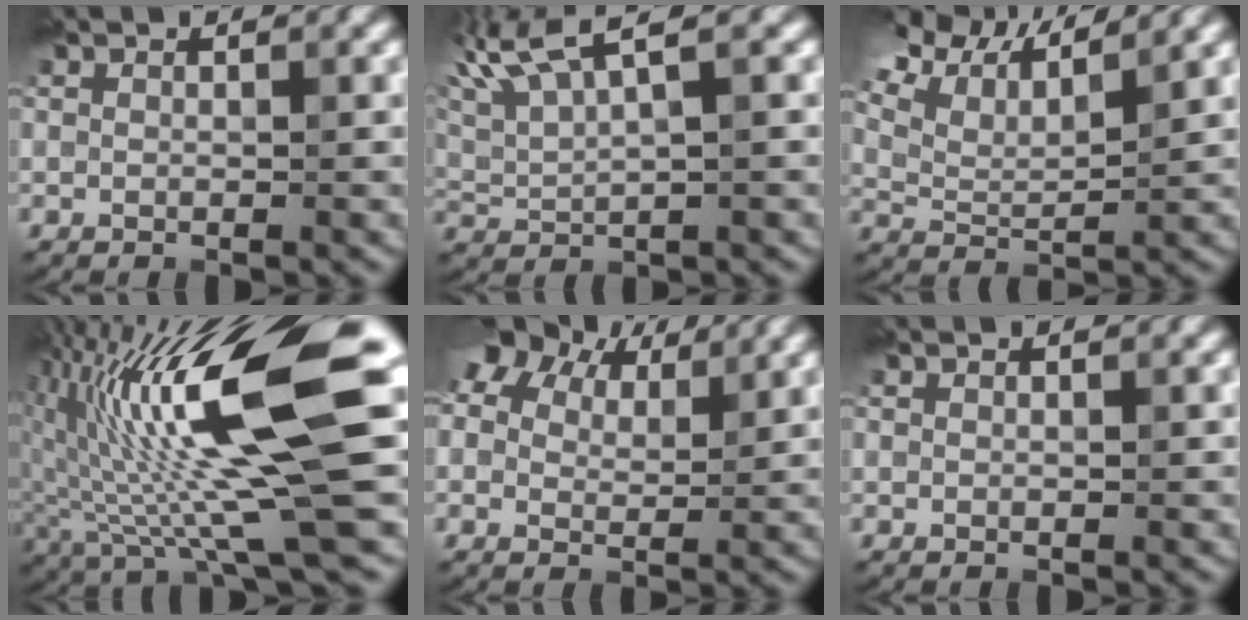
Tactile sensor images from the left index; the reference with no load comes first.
{"total": 5.5, "force": [3.7, 1.1, 3.9], "torque": [-0.090, 0.022, 0.078]}
{"total": 6.8, "force": [5.4, 2.2, 3.5], "torque": [-0.084, 0.025, 0.095]}
{"total": 15.2, "force": [1.1, 3.0, 14.9], "torque": [-0.258, 0.005, 0.024]}
{"total": 6.0, "force": [4.6, 2.8, 2.6], "torque": [-0.065, 0.017, 0.073]}
{"total": 0.0}